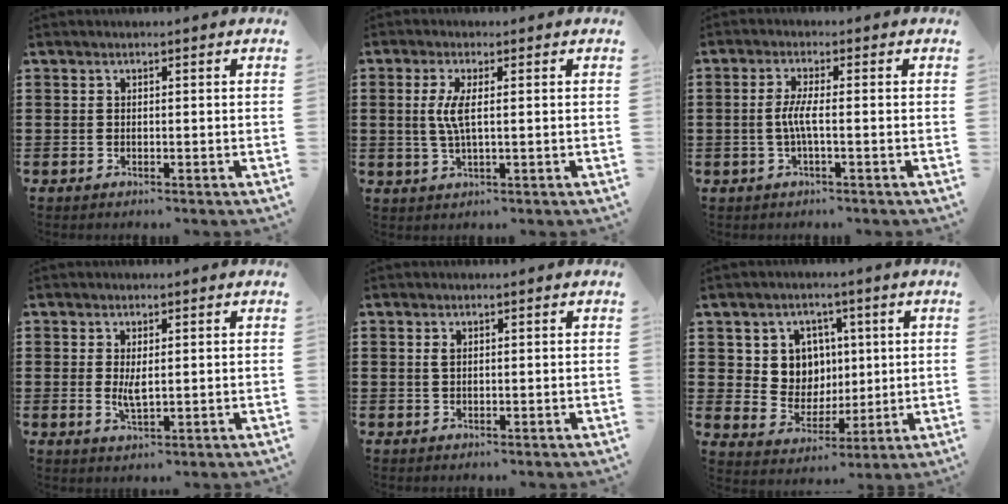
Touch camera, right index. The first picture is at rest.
{"total": 4.0, "force": [0.4, 0.7, 3.9], "torque": [-0.089, -0.007, 0.001]}
{"total": 3.4, "force": [-0.6, 0.1, 3.3], "torque": [-0.077, -0.008, -0.018]}
{"total": 3.2, "force": [0.2, 1.1, 2.9], "torque": [-0.057, 0.001, 0.004]}
{"total": 1.0, "force": [0.3, 0.5, 0.9], "torque": [-0.020, 0.003, 0.005]}
{"total": 7.1, "force": [2.4, 6.4, 1.7], "torque": [-0.062, 0.002, 0.046]}